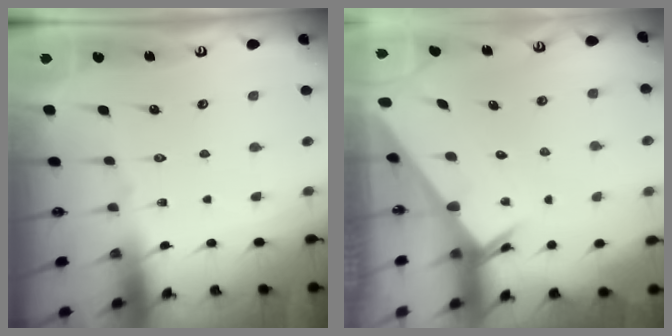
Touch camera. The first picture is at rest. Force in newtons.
{"total": 2.0, "press": 2.0, "slide": 0.1}